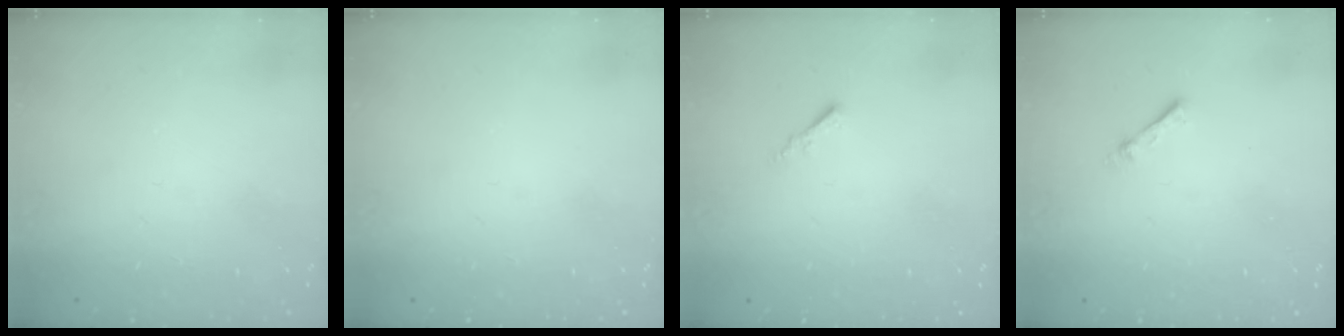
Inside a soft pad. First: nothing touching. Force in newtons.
{"total": 0.0}
{"total": 0.0}
{"total": 1.9, "press": 1.9, "slide": 0.3}